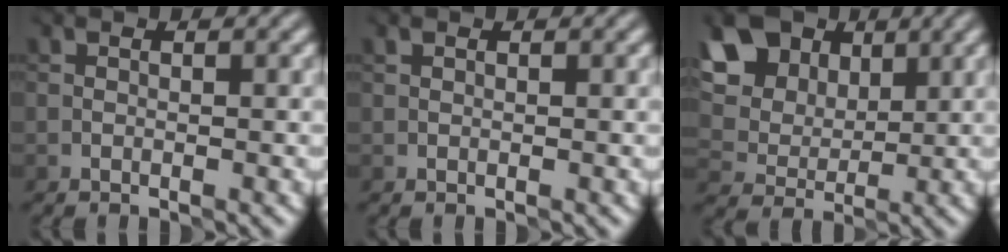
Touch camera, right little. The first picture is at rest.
{"total": 0.0}
{"total": 8.6, "force": [4.5, 6.3, 3.6], "torque": [-0.089, 0.017, 0.091]}